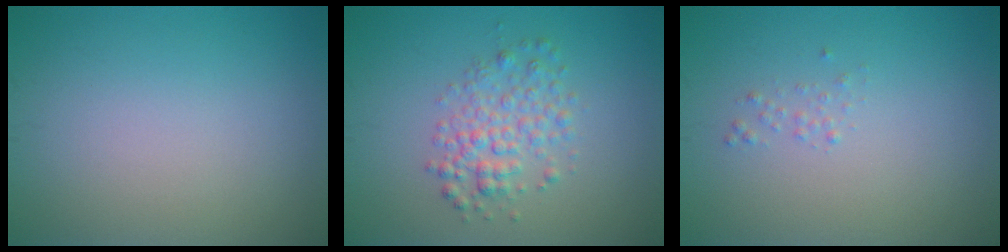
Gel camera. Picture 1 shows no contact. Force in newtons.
{"total": 3.1, "press": 3.1, "slide": 0.1}
{"total": 0.6, "press": 0.6, "slide": 0.0}